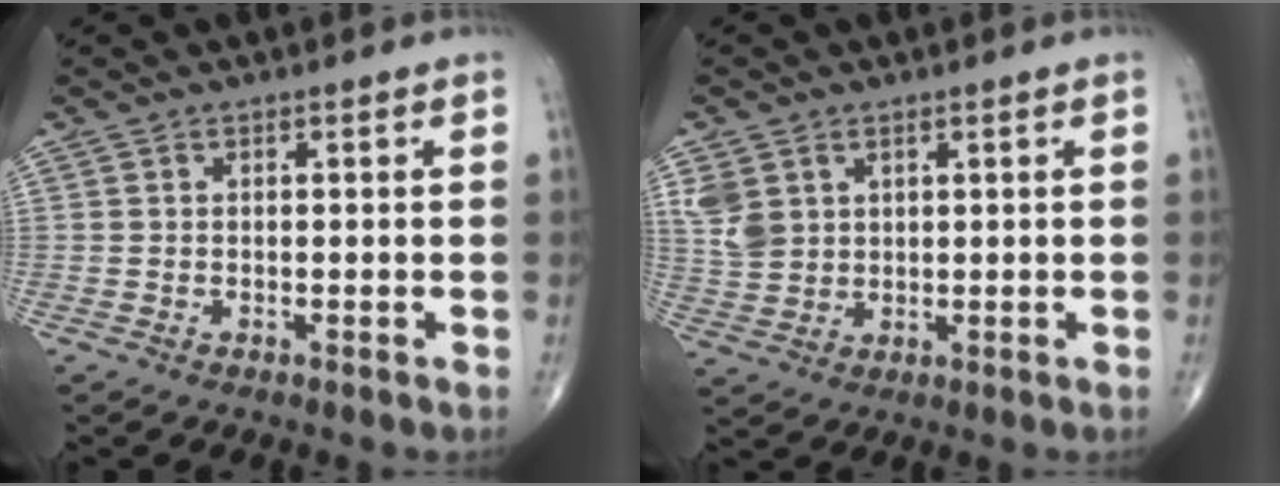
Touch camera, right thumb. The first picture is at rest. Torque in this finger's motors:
{"motor_torque": [-0.04, -0.02, 0.34, 0.27, 0.00]}